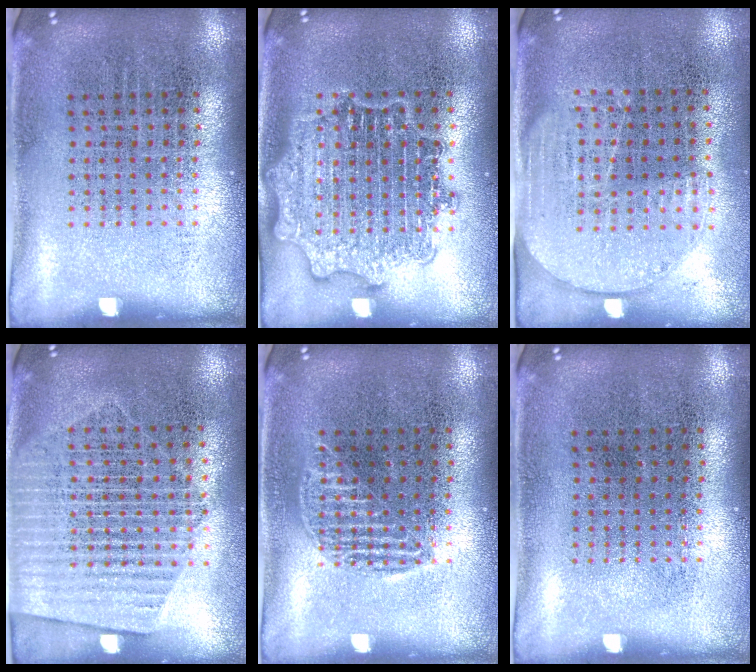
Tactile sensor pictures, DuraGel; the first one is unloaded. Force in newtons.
{"total": 2.8, "press": 2.8, "slide": 0.4}
{"total": 1.6, "press": 1.4, "slide": 0.8}
{"total": 1.7, "press": 1.5, "slide": 0.7}
{"total": 1.2, "press": 1.2, "slide": 0.2}
{"total": 0.0}